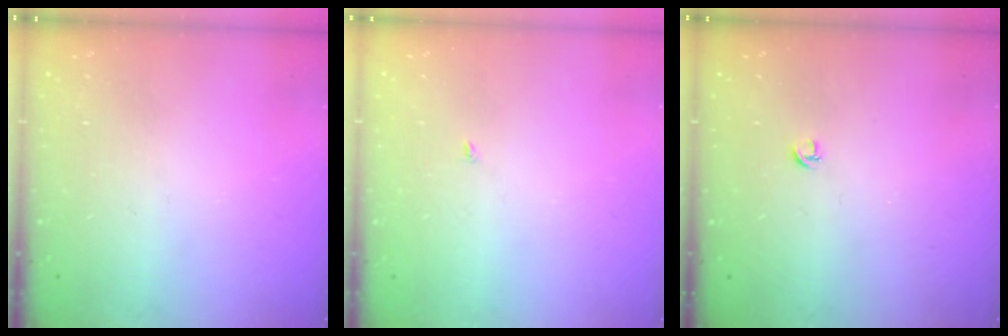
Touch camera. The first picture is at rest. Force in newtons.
{"total": 1.9, "press": 1.9, "slide": 0.2}
{"total": 3.9, "press": 3.9, "slide": 0.7}